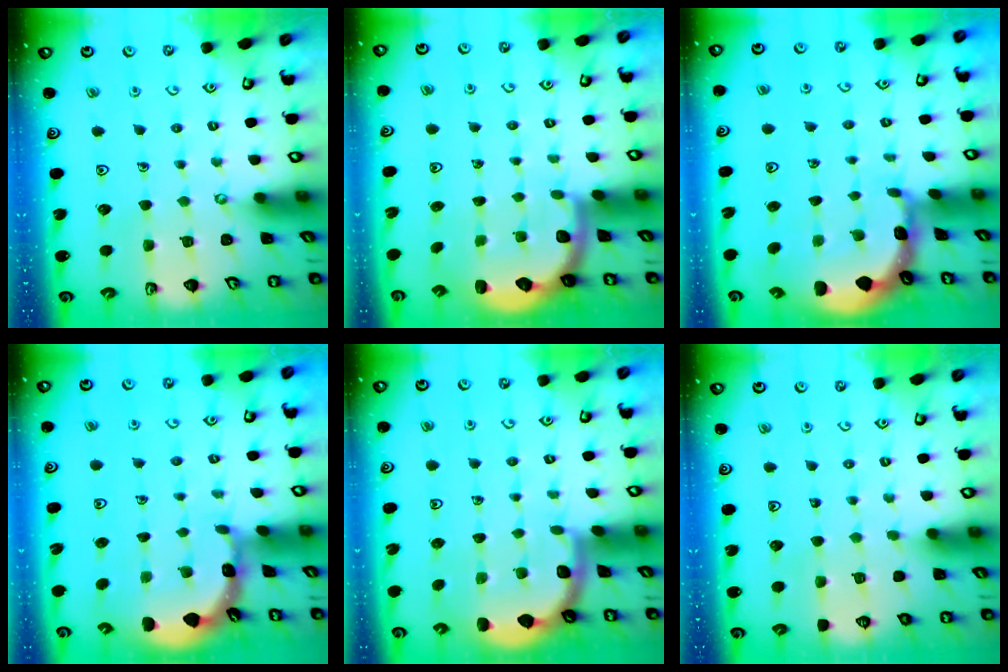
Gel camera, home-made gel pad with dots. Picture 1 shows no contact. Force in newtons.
{"total": 2.3, "press": 2.1, "slide": 0.8}
{"total": 2.6, "press": 2.6, "slide": 0.3}
{"total": 2.0, "press": 2.0, "slide": 0.1}
{"total": 1.8, "press": 1.8, "slide": 0.0}
{"total": 0.0}